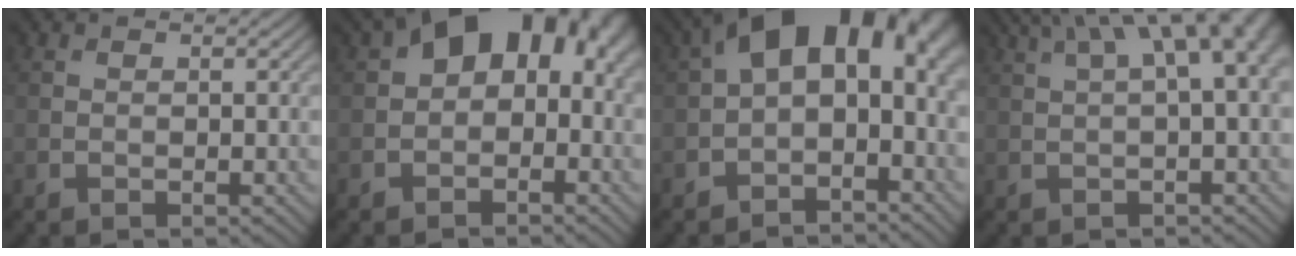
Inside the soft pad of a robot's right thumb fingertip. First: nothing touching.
{"total": 12.5, "force": [2.3, 7.7, 9.6], "torque": [-0.139, 0.020, 0.026]}
{"total": 15.0, "force": [2.0, 8.9, 11.9], "torque": [-0.185, 0.004, 0.035]}
{"total": 10.4, "force": [3.5, 3.2, 9.3], "torque": [-0.133, 0.028, 0.061]}